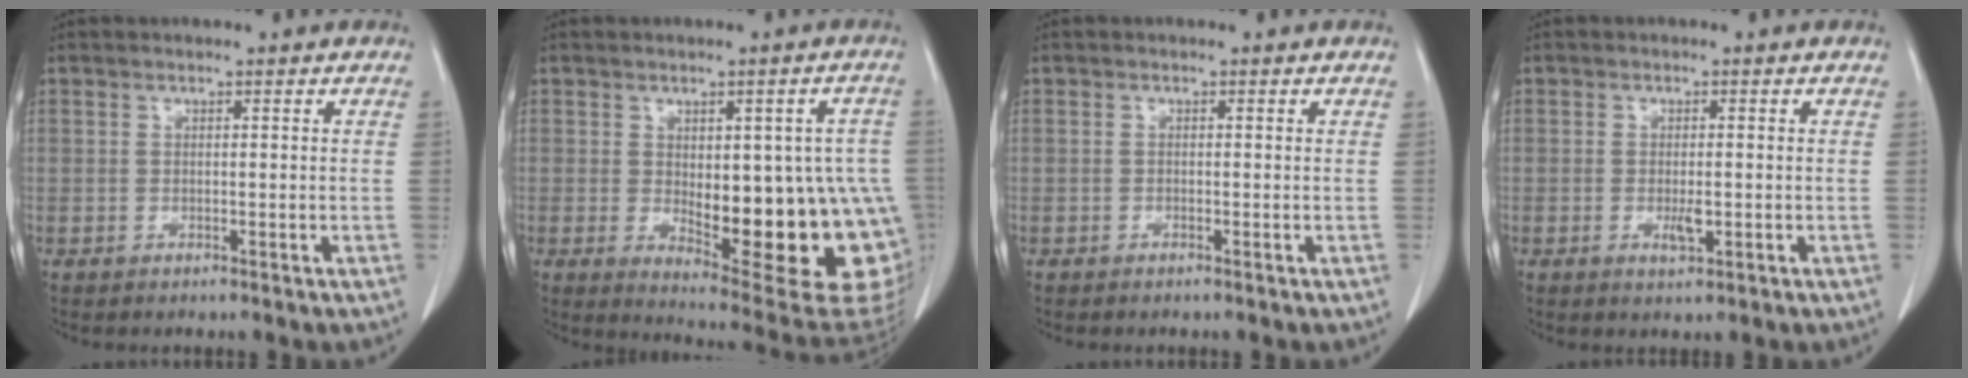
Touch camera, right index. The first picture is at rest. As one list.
[{"total": 20.3, "force": [-2.8, 6.8, 19.0], "torque": [-0.170, 0.014, -0.002]}, {"total": 0.0}, {"total": 2.1, "force": [-0.4, 0.7, 2.0], "torque": [-0.036, -0.001, -0.001]}]